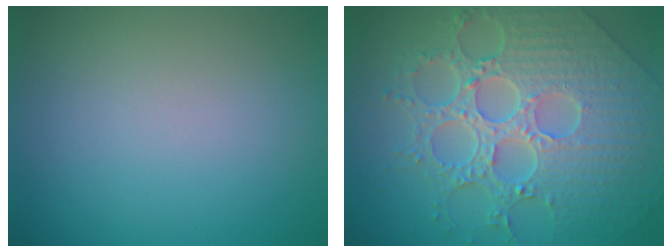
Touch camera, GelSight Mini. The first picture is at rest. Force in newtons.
{"total": 8.8, "press": 6.5, "slide": 5.9}